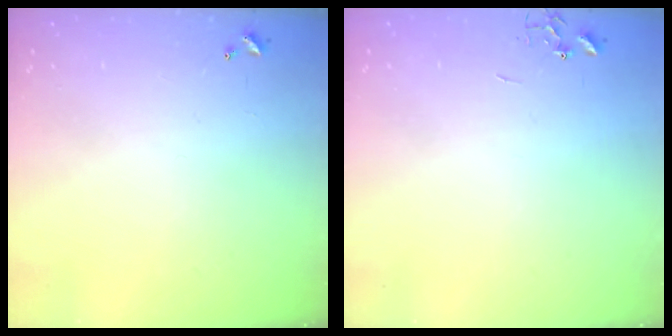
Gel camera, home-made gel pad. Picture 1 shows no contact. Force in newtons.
{"total": 0.0}